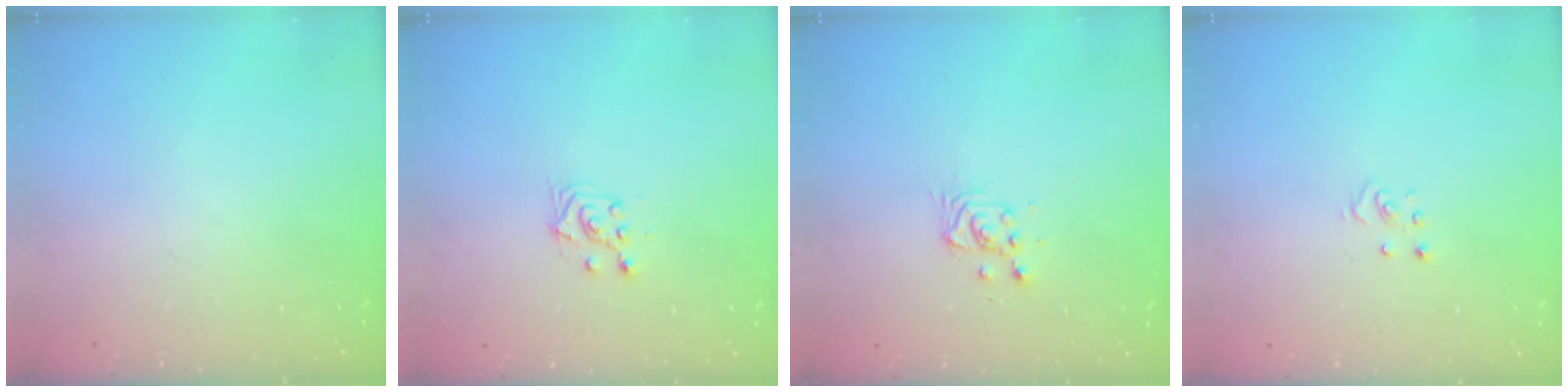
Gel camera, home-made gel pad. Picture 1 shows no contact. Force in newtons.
{"total": 5.0, "press": 5.0, "slide": 0.8}
{"total": 3.1, "press": 3.1, "slide": 0.3}
{"total": 2.8, "press": 2.8, "slide": 0.3}